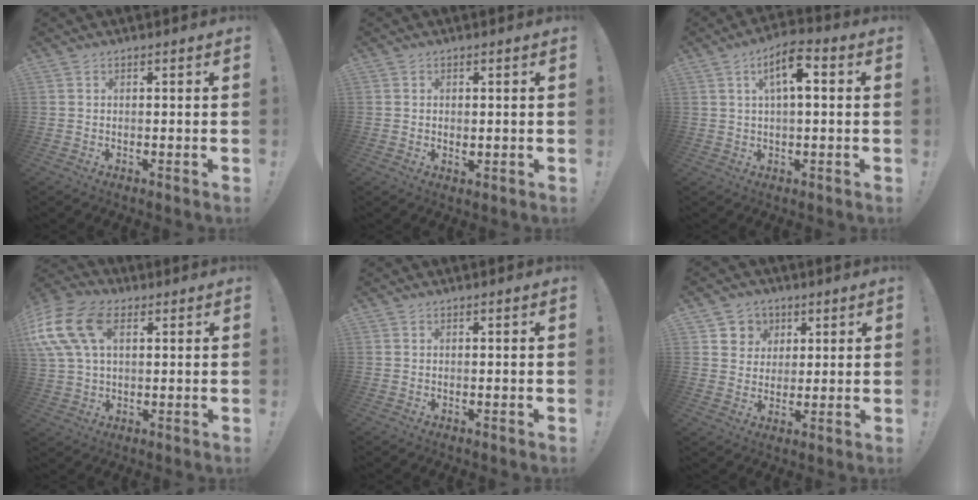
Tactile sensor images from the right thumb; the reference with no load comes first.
{"total": 1.1, "force": [0.2, 0.9, 0.6], "torque": [-0.002, -0.002, 0.003]}
{"total": 8.0, "force": [2.1, 2.8, 7.2], "torque": [-0.118, 0.002, 0.031]}
{"total": 17.6, "force": [5.8, 11.2, 12.2], "torque": [-0.261, -0.014, 0.106]}
{"total": 0.0}
{"total": 6.8, "force": [2.3, 6.3, 0.8], "torque": [-0.008, -0.020, 0.046]}